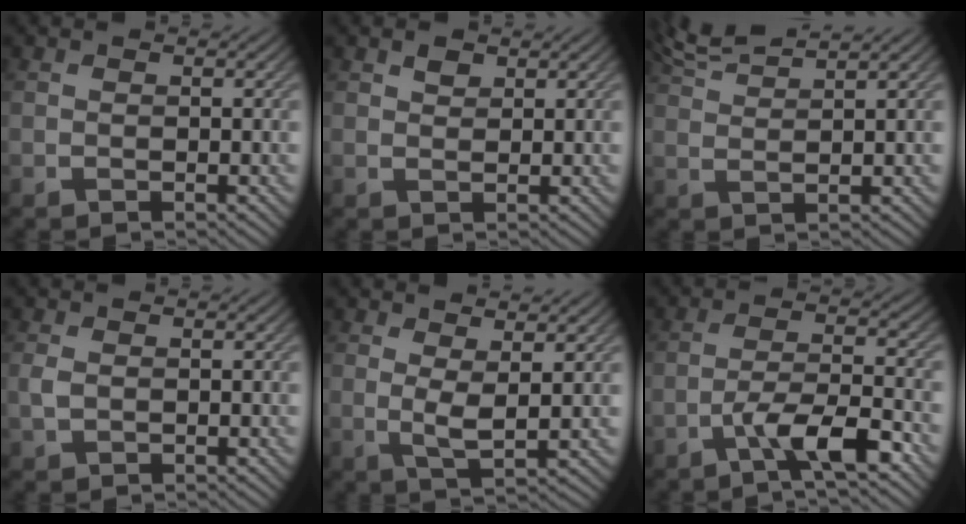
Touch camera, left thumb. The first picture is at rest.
{"total": 1.2, "force": [1.1, 0.6, 0.3], "torque": [-0.009, 0.000, 0.019]}
{"total": 4.6, "force": [4.1, 0.3, 2.0], "torque": [-0.041, 0.016, 0.074]}
{"total": 1.3, "force": [0.2, 0.9, 0.9], "torque": [-0.028, 0.000, 0.002]}
{"total": 3.1, "force": [1.5, 0.6, 2.7], "torque": [-0.061, -0.007, 0.029]}
{"total": 6.8, "force": [-4.1, 1.4, 5.3], "torque": [-0.092, 0.012, -0.079]}